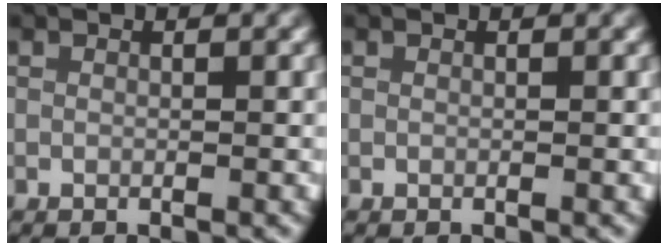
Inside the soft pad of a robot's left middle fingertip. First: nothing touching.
{"total": 0.0}